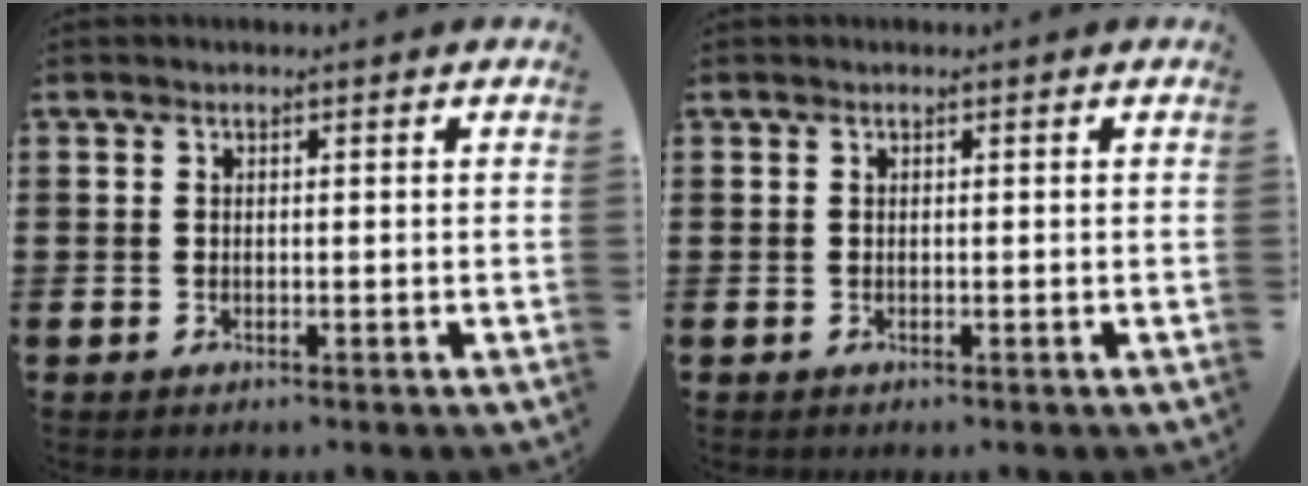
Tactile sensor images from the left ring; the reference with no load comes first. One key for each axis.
{"total": 0.0}